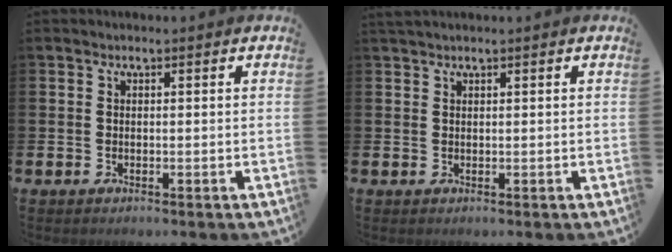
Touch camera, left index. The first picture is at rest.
{"total": 1.0, "force": [0.9, 0.0, 0.4], "torque": [-0.003, 0.000, 0.015]}